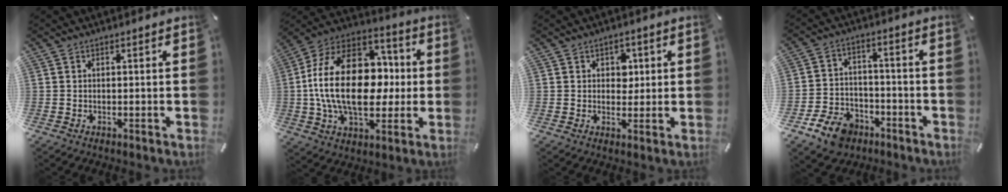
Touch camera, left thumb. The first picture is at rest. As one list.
[{"total": 25.8, "force": [-0.1, 17.4, 19.0], "torque": [-0.367, 0.016, 0.005]}, {"total": 3.8, "force": [0.8, 3.2, 1.8], "torque": [-0.010, -0.005, 0.004]}, {"total": 9.9, "force": [-6.4, 6.5, 4.0], "torque": [-0.072, 0.048, -0.113]}]